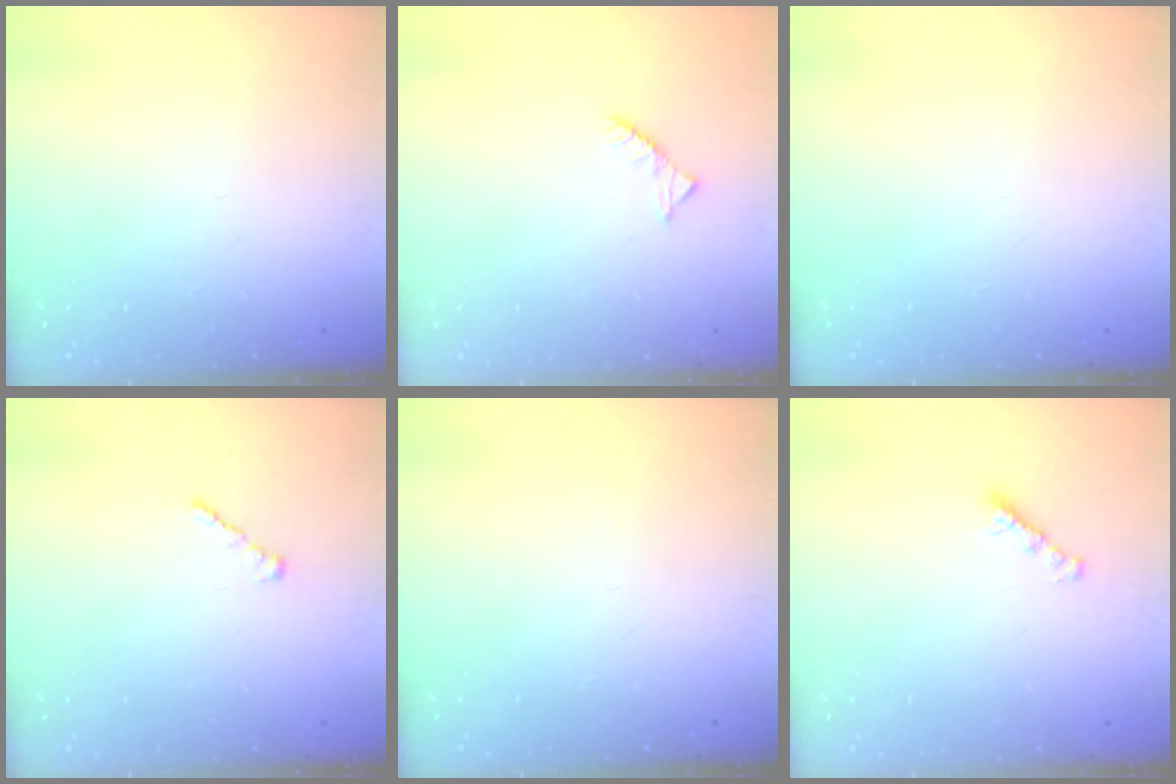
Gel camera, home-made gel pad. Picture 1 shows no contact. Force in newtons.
{"total": 2.6, "press": 2.6, "slide": 0.4}
{"total": 0.0}
{"total": 1.4, "press": 1.3, "slide": 0.5}
{"total": 0.0}
{"total": 2.7, "press": 2.6, "slide": 0.7}